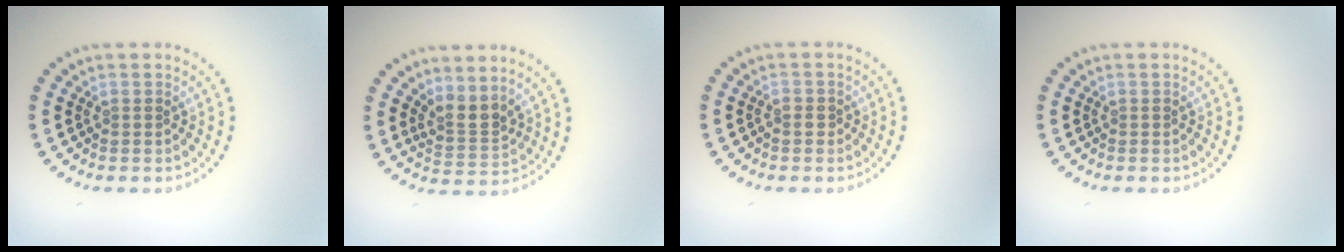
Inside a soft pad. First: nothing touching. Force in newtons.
{"total": 2.6, "press": 1.9, "slide": 1.7}
{"total": 0.8, "press": 0.8, "slide": 0.3}
{"total": 0.0}